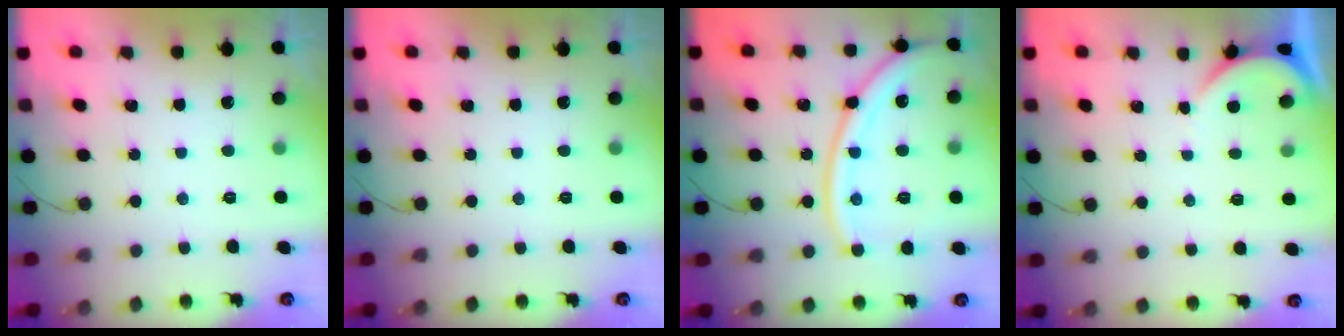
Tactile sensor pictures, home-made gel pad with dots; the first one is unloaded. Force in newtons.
{"total": 0.0}
{"total": 15.4, "press": 15.3, "slide": 2.1}
{"total": 2.1, "press": 2.1, "slide": 0.3}